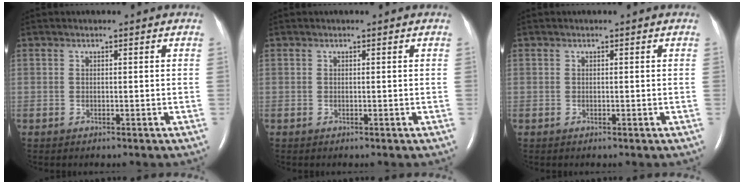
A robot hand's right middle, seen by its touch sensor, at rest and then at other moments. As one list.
[{"total": 0.0}, {"total": 0.0}]